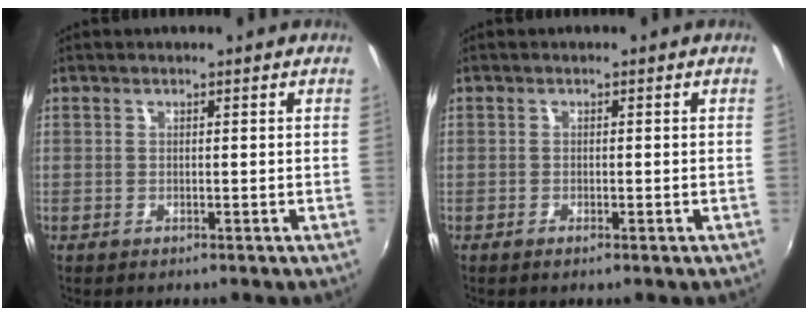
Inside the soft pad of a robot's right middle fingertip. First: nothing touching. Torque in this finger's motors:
{"motor_torque": [-0.23, -0.02, -0.06, -0.01]}